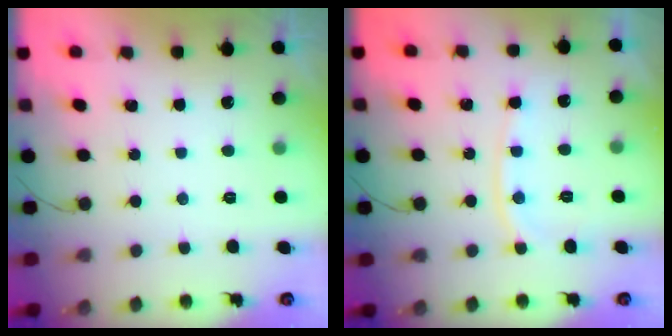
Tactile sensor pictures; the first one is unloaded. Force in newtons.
{"total": 8.4, "press": 8.3, "slide": 1.2}